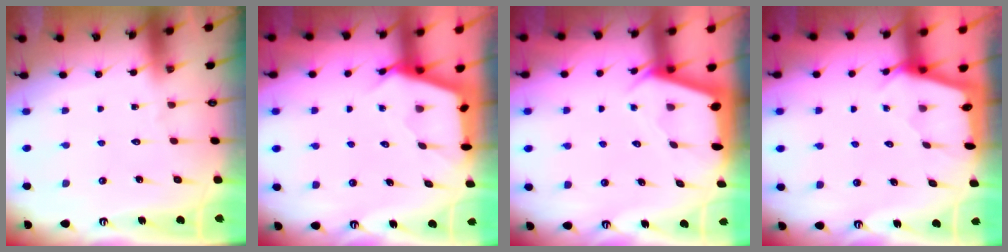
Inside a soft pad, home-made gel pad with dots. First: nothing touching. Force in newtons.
{"total": 2.8, "press": 2.8, "slide": 0.3}
{"total": 2.5, "press": 2.5, "slide": 0.3}
{"total": 2.2, "press": 2.2, "slide": 0.3}